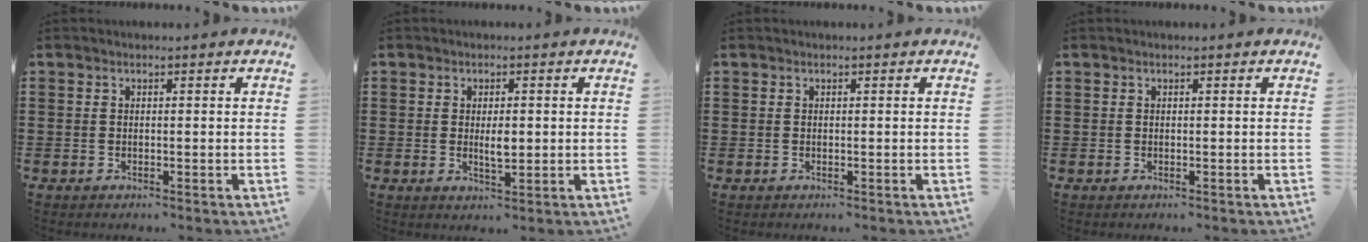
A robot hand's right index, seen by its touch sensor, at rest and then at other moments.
{"total": 3.0, "force": [0.1, 1.0, 2.8], "torque": [-0.045, -0.003, -0.001]}
{"total": 0.0}
{"total": 0.0}